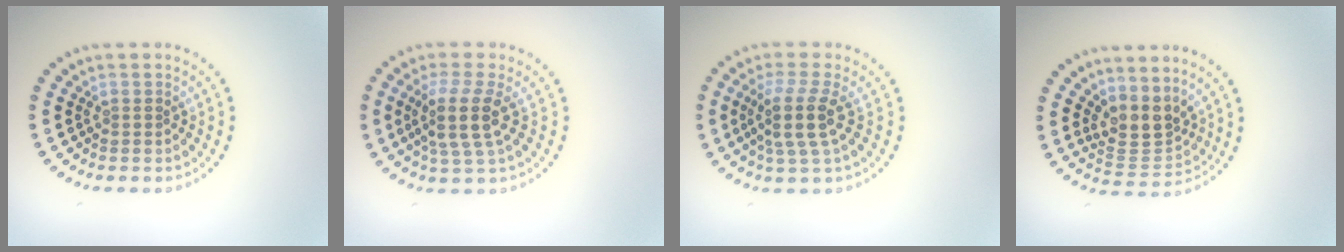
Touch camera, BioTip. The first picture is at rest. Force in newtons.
{"total": 3.8, "press": 3.1, "slide": 2.3}
{"total": 3.7, "press": 2.9, "slide": 2.3}
{"total": 3.4, "press": 2.6, "slide": 2.2}